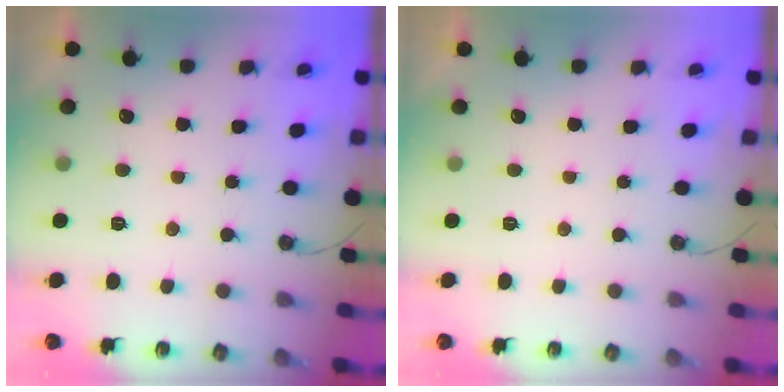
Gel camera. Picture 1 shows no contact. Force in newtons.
{"total": 0.0}